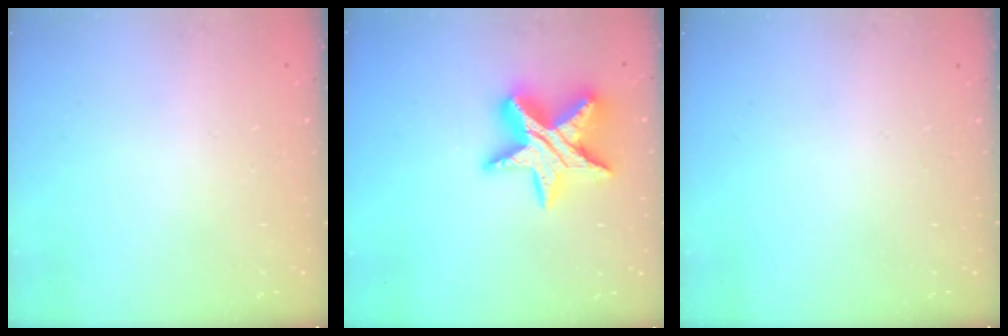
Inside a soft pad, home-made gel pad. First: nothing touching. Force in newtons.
{"total": 18.1, "press": 18.0, "slide": 1.1}
{"total": 0.0}